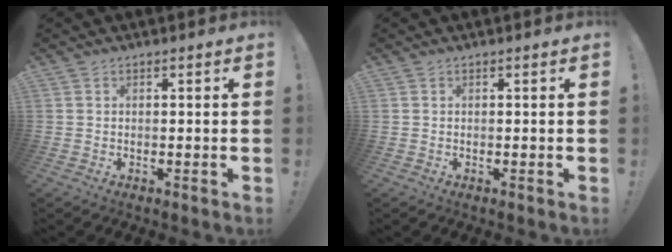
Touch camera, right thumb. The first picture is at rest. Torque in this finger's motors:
{"motor_torque": [0.00, 0.00, 0.02, -0.02, 0.00]}